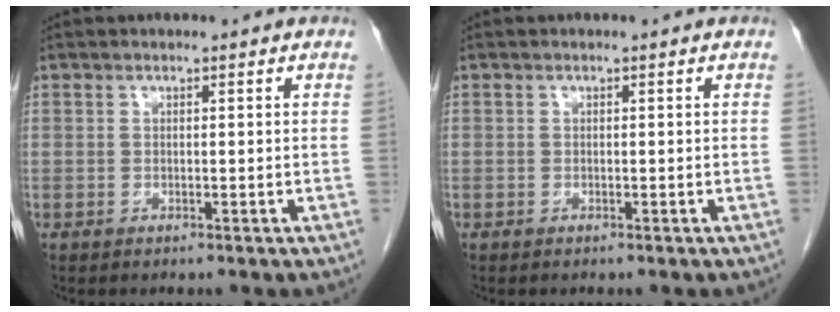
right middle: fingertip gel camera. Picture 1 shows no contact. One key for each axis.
{"total": 0.0}